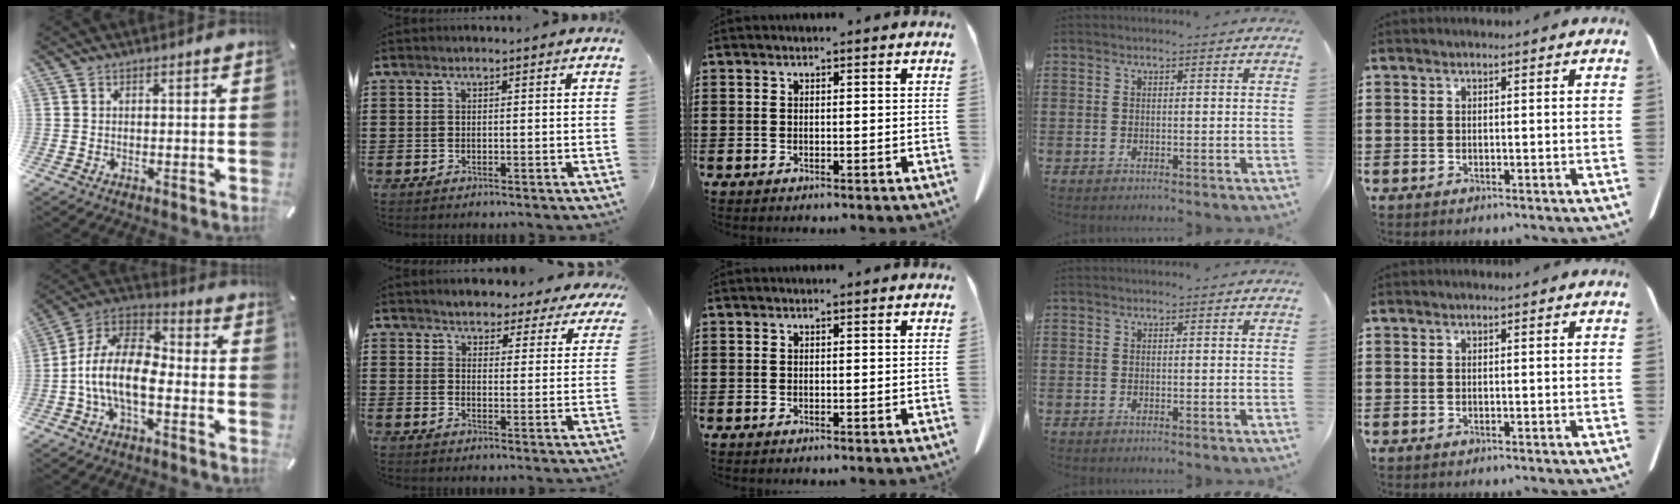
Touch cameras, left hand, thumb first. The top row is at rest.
{"thumb": {"total": 13.6, "force": [-5.1, 7.1, 10.5], "torque": [-0.223, 0.009, -0.095]}, "index": {"total": 3.7, "force": [3.7, 0.5, -0.2], "torque": [-0.017, -0.016, 0.064]}}